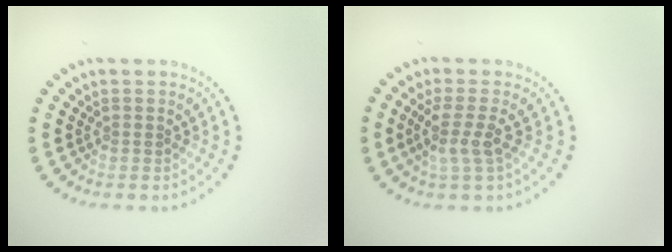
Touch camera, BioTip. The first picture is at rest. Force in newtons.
{"total": 2.7, "press": 2.1, "slide": 1.7}